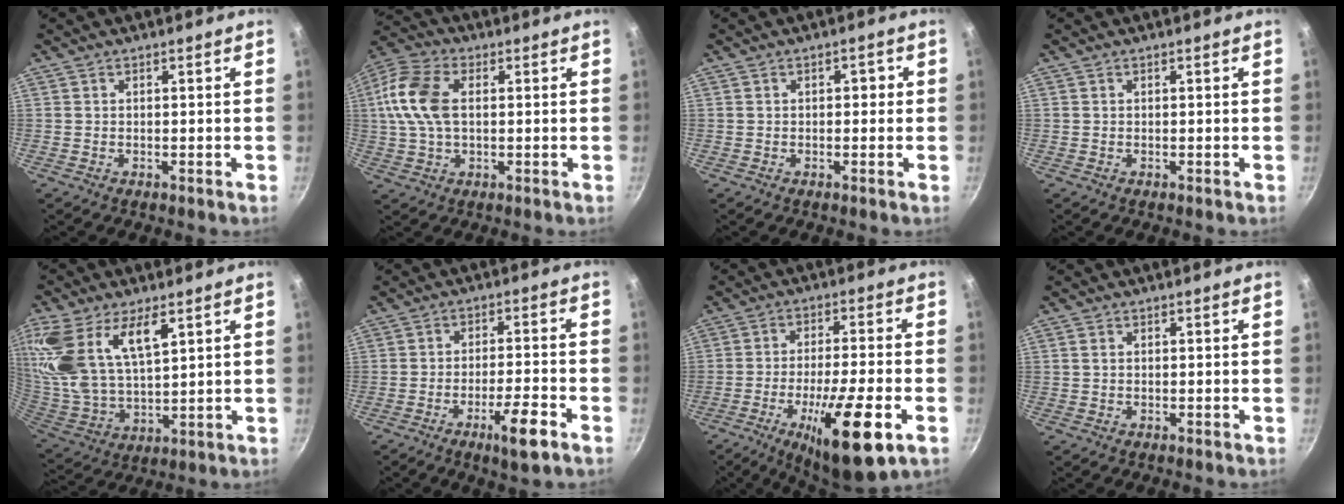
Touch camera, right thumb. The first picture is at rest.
{"total": 12.3, "force": [1.6, 7.5, 9.6], "torque": [-0.189, 0.019, 0.018]}
{"total": 2.1, "force": [0.2, 1.4, 1.5], "torque": [-0.009, 0.006, 0.000]}
{"total": 0.0}
{"total": 20.1, "force": [10.0, 9.8, 14.5], "torque": [-0.297, -0.024, 0.207]}
{"total": 7.7, "force": [-4.2, 1.0, 6.4], "torque": [-0.105, 0.021, -0.065]}
{"total": 17.0, "force": [-6.8, 3.7, 15.2], "torque": [-0.243, 0.016, -0.107]}
{"total": 0.9, "force": [0.3, 0.5, 0.6], "torque": [-0.012, 0.002, 0.004]}